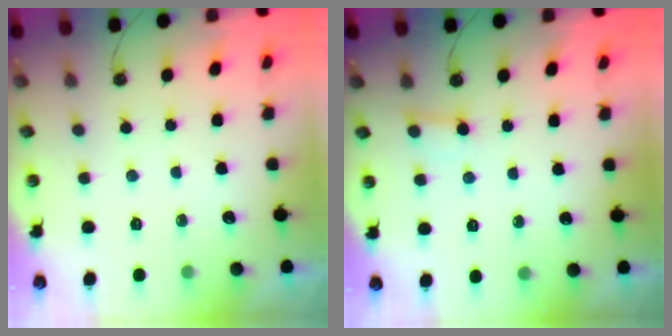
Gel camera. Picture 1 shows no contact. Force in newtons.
{"total": 3.2, "press": 3.1, "slide": 0.4}